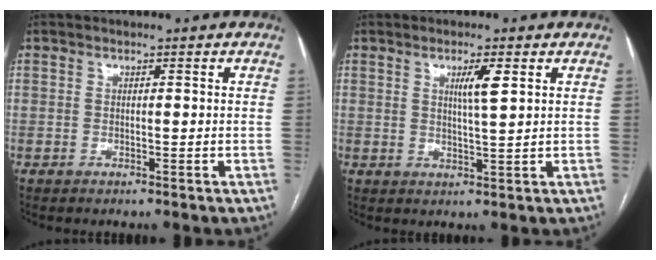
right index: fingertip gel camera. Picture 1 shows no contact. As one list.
[{"total": 3.6, "force": [1.4, 0.0, 3.3], "torque": [-0.057, -0.003, 0.024]}]